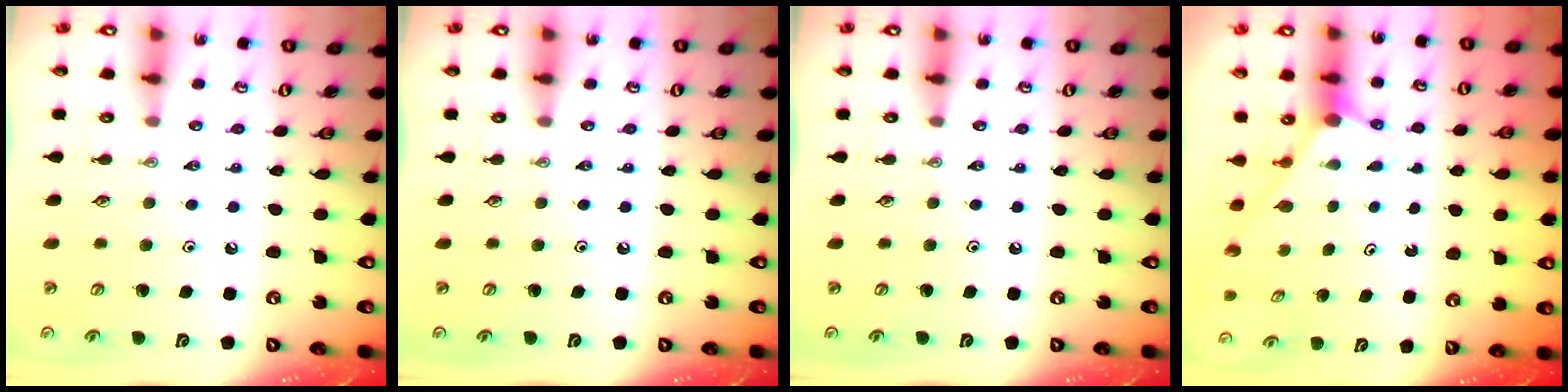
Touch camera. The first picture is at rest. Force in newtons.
{"total": 0.0}
{"total": 0.0}
{"total": 3.0, "press": 3.0, "slide": 0.0}